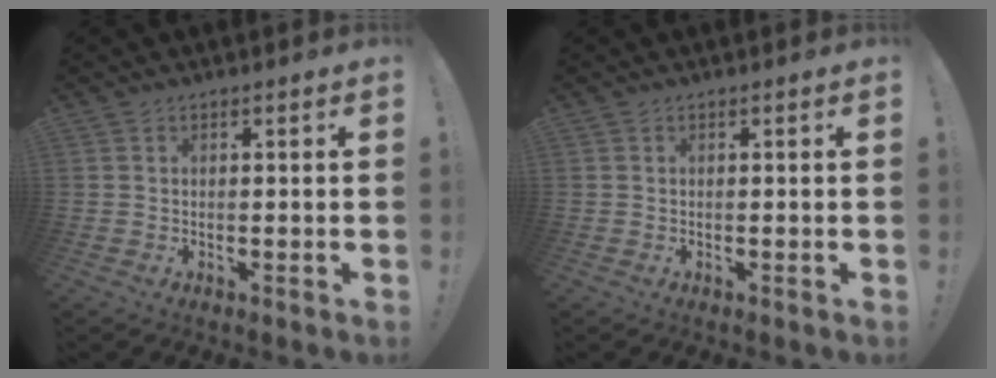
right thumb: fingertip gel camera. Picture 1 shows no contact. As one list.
[{"total": 0.0}]